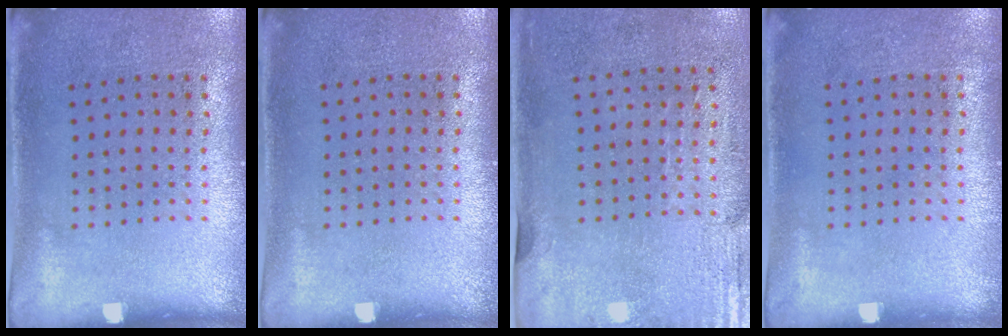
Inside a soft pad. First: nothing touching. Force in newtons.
{"total": 0.0}
{"total": 2.9, "press": 2.4, "slide": 1.6}
{"total": 0.0}